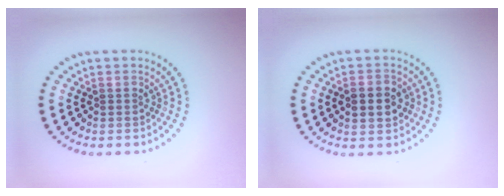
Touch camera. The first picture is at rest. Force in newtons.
{"total": 3.9, "press": 3.9, "slide": 0.0}